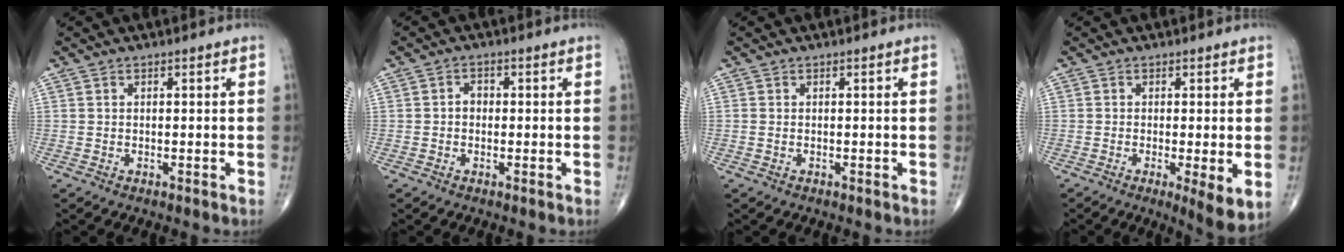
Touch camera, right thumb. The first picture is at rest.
{"total": 1.7, "force": [-0.2, 1.4, 1.0], "torque": [-0.005, 0.008, -0.009]}
{"total": 0.0}
{"total": 5.8, "force": [-1.1, 1.1, 5.6], "torque": [-0.093, -0.020, -0.021]}